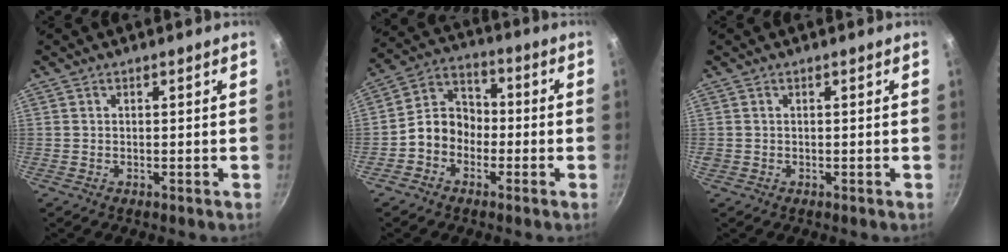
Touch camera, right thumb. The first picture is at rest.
{"total": 8.5, "force": [-2.6, 7.0, 4.1], "torque": [-0.037, 0.043, -0.066]}
{"total": 0.0}